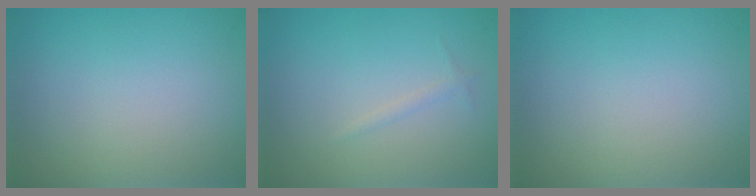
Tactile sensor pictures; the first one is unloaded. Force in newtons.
{"total": 0.6, "press": 0.6, "slide": 0.1}
{"total": 0.0}